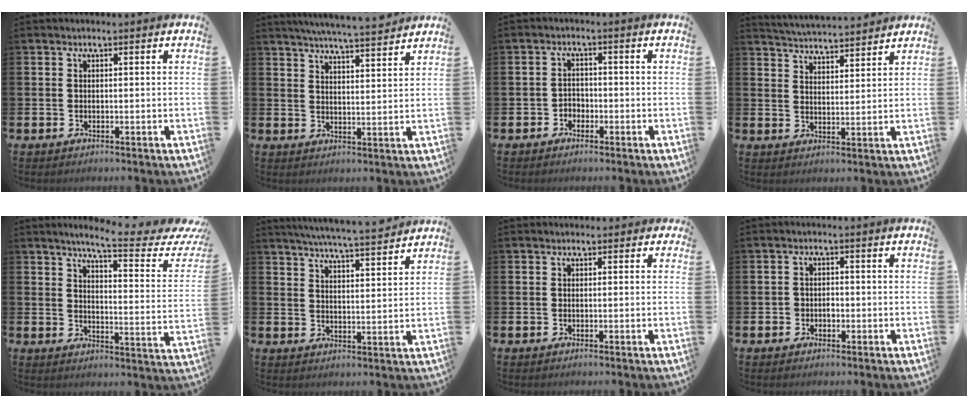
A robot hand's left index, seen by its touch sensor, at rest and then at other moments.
{"total": 5.7, "force": [5.5, -0.5, 1.1], "torque": [-0.035, -0.034, 0.097]}
{"total": 1.9, "force": [-1.3, 1.4, 0.2], "torque": [-0.014, 0.007, -0.028]}
{"total": 4.6, "force": [4.6, 0.0, -0.2], "torque": [-0.017, -0.030, 0.082]}
{"total": 6.8, "force": [5.4, 0.6, 4.1], "torque": [-0.073, -0.043, 0.077]}
{"total": 5.9, "force": [5.7, -0.5, 1.2], "torque": [-0.039, -0.040, 0.100]}
{"total": 0.6, "force": [-0.1, 0.5, 0.2], "torque": [-0.004, 0.008, -0.004]}
{"total": 1.6, "force": [-0.6, 1.4, 0.6], "torque": [-0.002, 0.000, -0.018]}